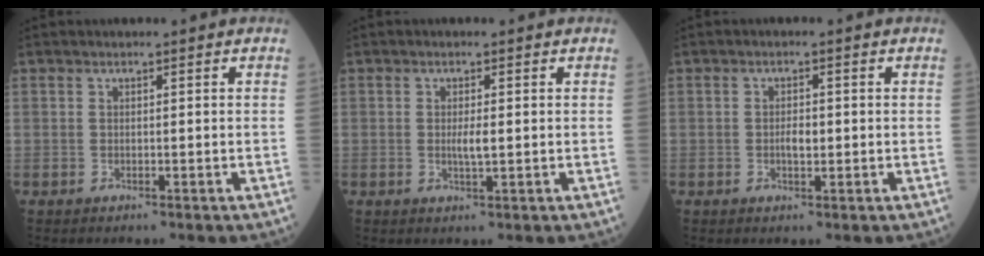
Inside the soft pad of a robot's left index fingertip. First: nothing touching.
{"total": 2.1, "force": [0.0, 0.3, 2.0], "torque": [-0.042, -0.002, 0.002]}
{"total": 2.0, "force": [-0.2, 0.8, 1.8], "torque": [-0.034, 0.002, -0.002]}